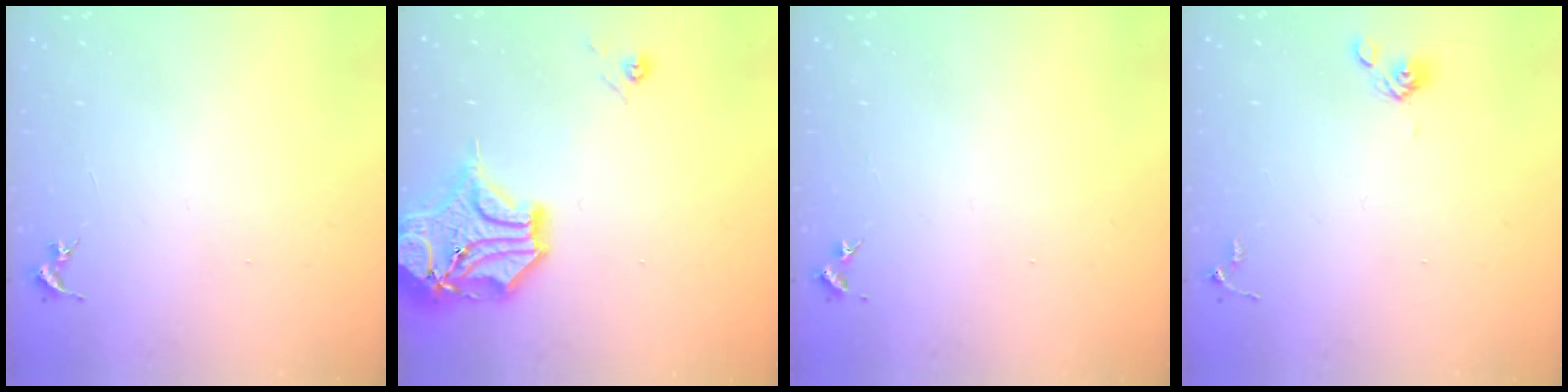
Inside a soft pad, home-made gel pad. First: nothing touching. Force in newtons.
{"total": 16.2, "press": 16.0, "slide": 2.6}
{"total": 2.7, "press": 2.7, "slide": 0.3}
{"total": 4.6, "press": 4.5, "slide": 1.1}